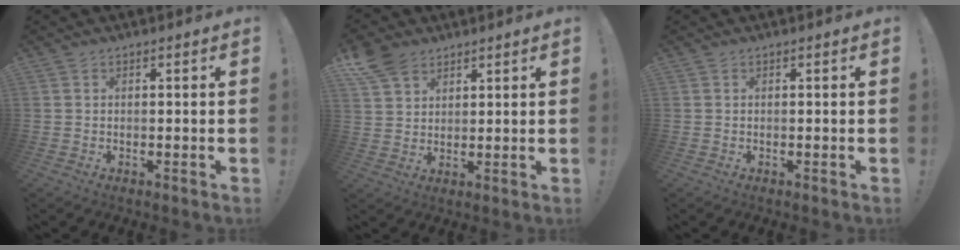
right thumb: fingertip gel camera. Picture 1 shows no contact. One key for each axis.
{"total": 8.1, "fx": 5.6, "fy": 5.1, "fz": 2.8, "tx": -0.051, "ty": -0.026, "tz": 0.110}
{"total": 0.0}